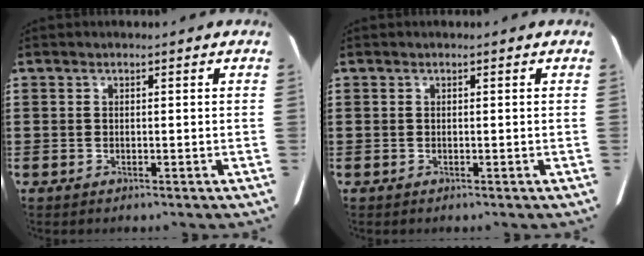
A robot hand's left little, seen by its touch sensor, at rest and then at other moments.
{"total": 0.0}